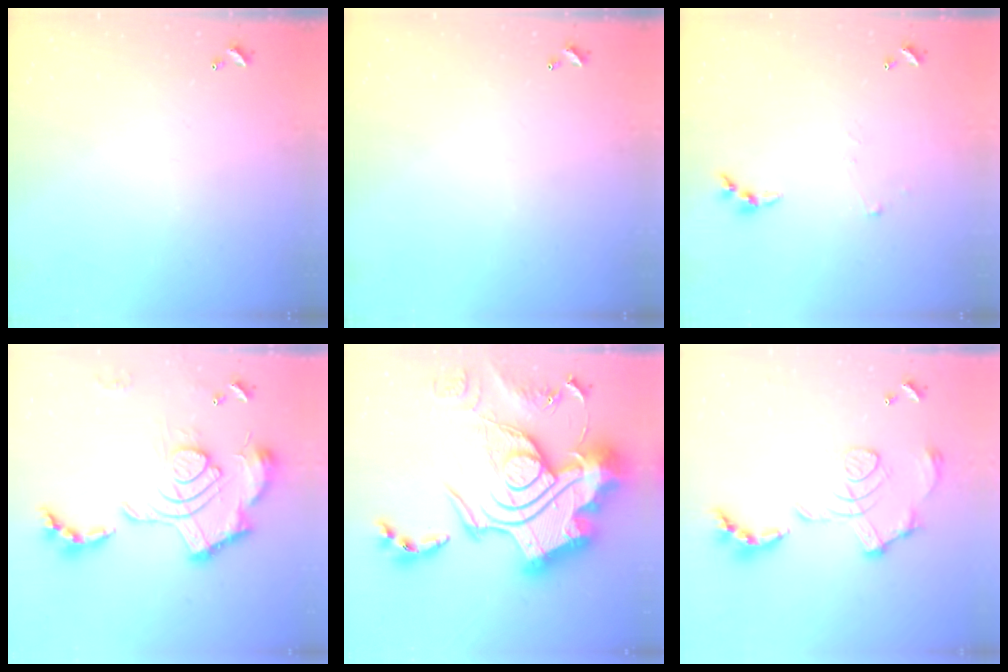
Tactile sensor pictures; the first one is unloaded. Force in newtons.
{"total": 0.0}
{"total": 4.2, "press": 4.2, "slide": 0.5}
{"total": 2.5, "press": 1.9, "slide": 1.7}
{"total": 0.6, "press": 0.6, "slide": 0.0}
{"total": 1.7, "press": 1.1, "slide": 1.3}